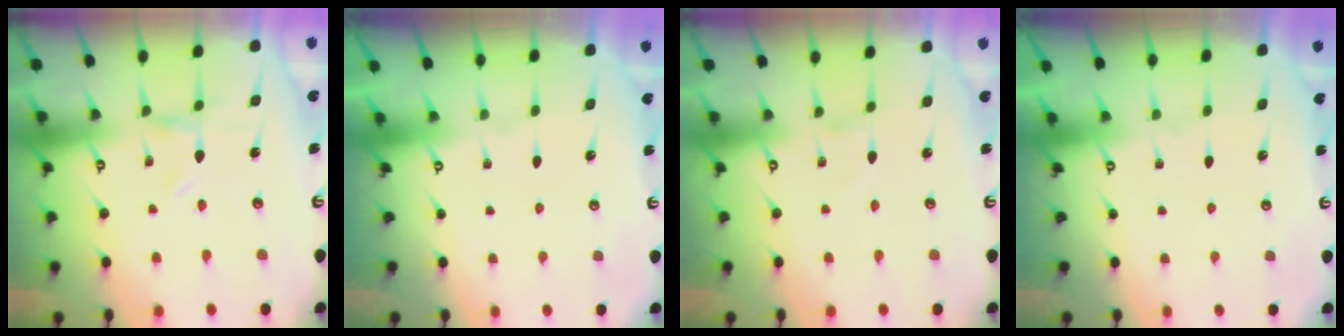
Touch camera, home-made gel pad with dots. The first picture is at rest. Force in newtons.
{"total": 0.0}
{"total": 1.5, "press": 1.5, "slide": 0.1}
{"total": 0.0}